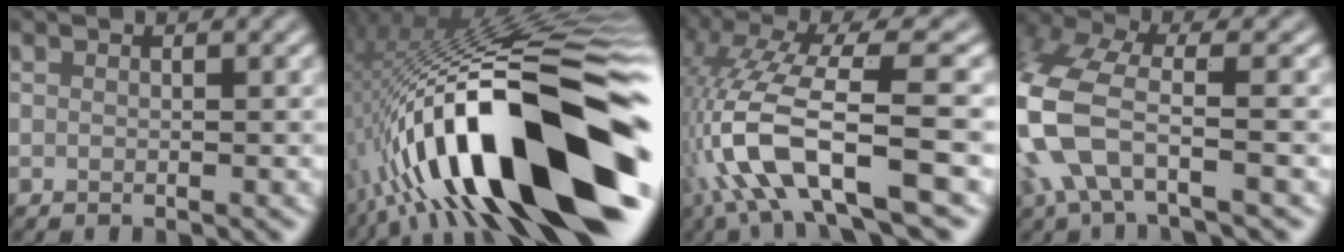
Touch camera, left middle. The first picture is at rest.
{"total": 20.1, "force": [-6.0, 6.6, 18.0], "torque": [-0.291, 0.029, -0.105]}
{"total": 11.6, "force": [-4.2, 3.0, 10.4], "torque": [-0.205, 0.018, -0.072]}
{"total": 8.7, "force": [-1.9, 4.3, 7.3], "torque": [-0.177, 0.002, -0.049]}